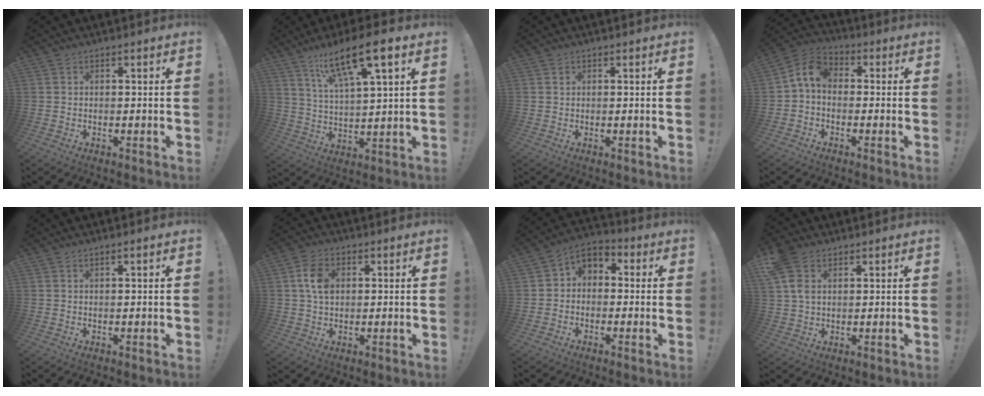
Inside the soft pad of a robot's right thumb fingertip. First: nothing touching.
{"total": 14.6, "force": [9.1, 3.4, 10.8], "torque": [-0.182, -0.045, 0.147]}
{"total": 0.7, "force": [0.3, 0.6, 0.1], "torque": [0.001, 0.001, 0.006]}
{"total": 7.9, "force": [-0.1, 5.4, 5.8], "torque": [-0.113, 0.018, 0.002]}
{"total": 1.3, "force": [0.5, -0.2, 1.1], "torque": [-0.023, 0.000, 0.008]}
{"total": 8.0, "force": [1.7, 5.7, 5.3], "torque": [-0.106, 0.008, 0.034]}
{"total": 4.8, "force": [-1.2, 4.2, 2.1], "torque": [-0.049, 0.018, -0.020]}
{"total": 7.6, "force": [3.2, 4.9, 4.8], "torque": [-0.095, 0.001, 0.065]}